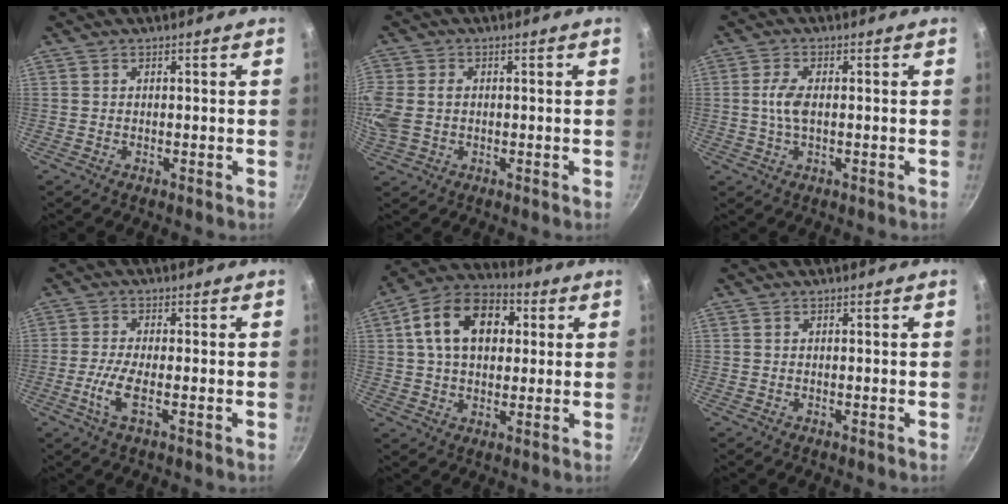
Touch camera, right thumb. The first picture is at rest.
{"total": 9.5, "force": [0.1, 7.2, 6.1], "torque": [-0.148, 0.006, 0.000]}
{"total": 4.2, "force": [0.0, 1.9, 3.7], "torque": [-0.084, 0.004, -0.003]}
{"total": 5.1, "force": [-1.5, 1.2, 4.7], "torque": [-0.112, 0.003, -0.036]}
{"total": 15.5, "force": [3.7, 10.6, 10.8], "torque": [-0.152, 0.019, 0.045]}
{"total": 0.0}